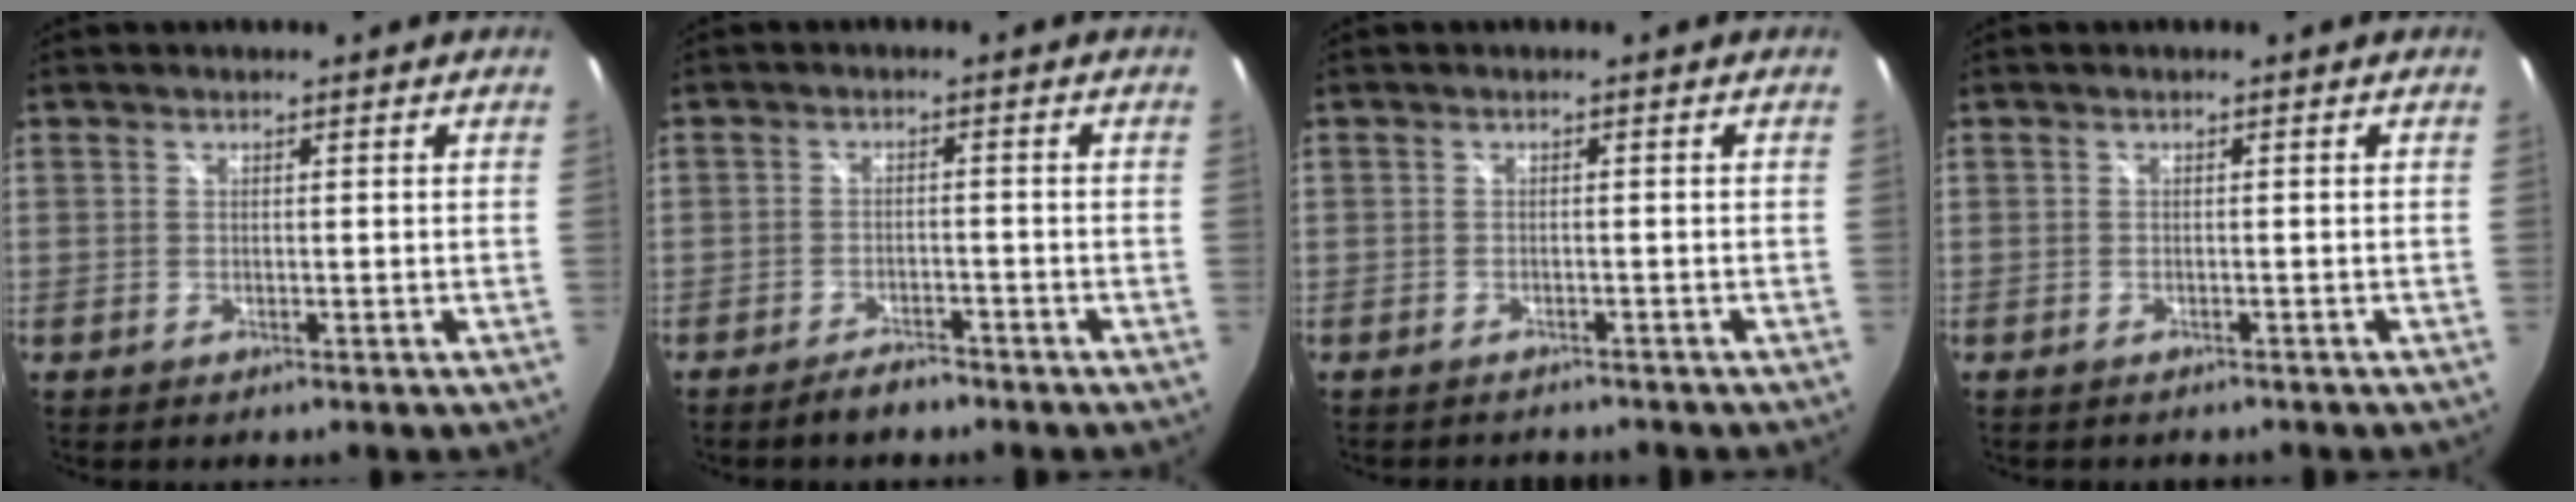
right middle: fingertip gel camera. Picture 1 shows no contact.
{"total": 3.9, "force": [-3.4, 1.3, 1.3], "torque": [-0.037, 0.003, -0.053]}
{"total": 4.6, "force": [-4.2, 1.2, 1.2], "torque": [-0.030, -0.016, -0.061]}
{"total": 2.2, "force": [-2.0, 0.7, 0.6], "torque": [-0.016, -0.014, -0.027]}